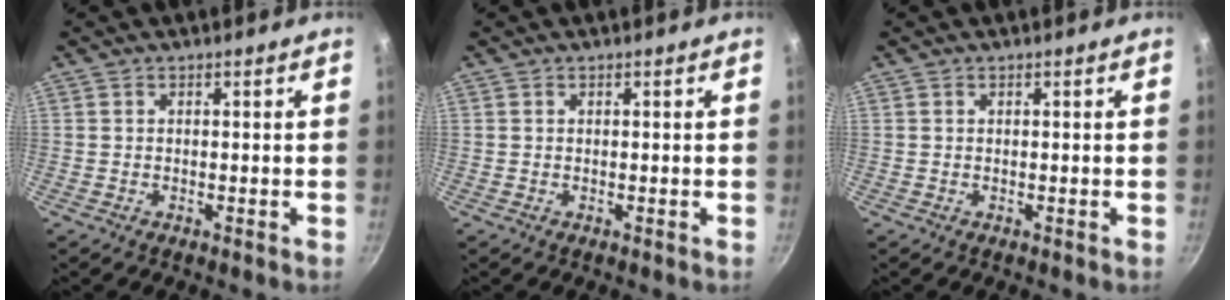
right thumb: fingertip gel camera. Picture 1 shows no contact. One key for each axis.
{"total": 0.0}
{"total": 0.0}